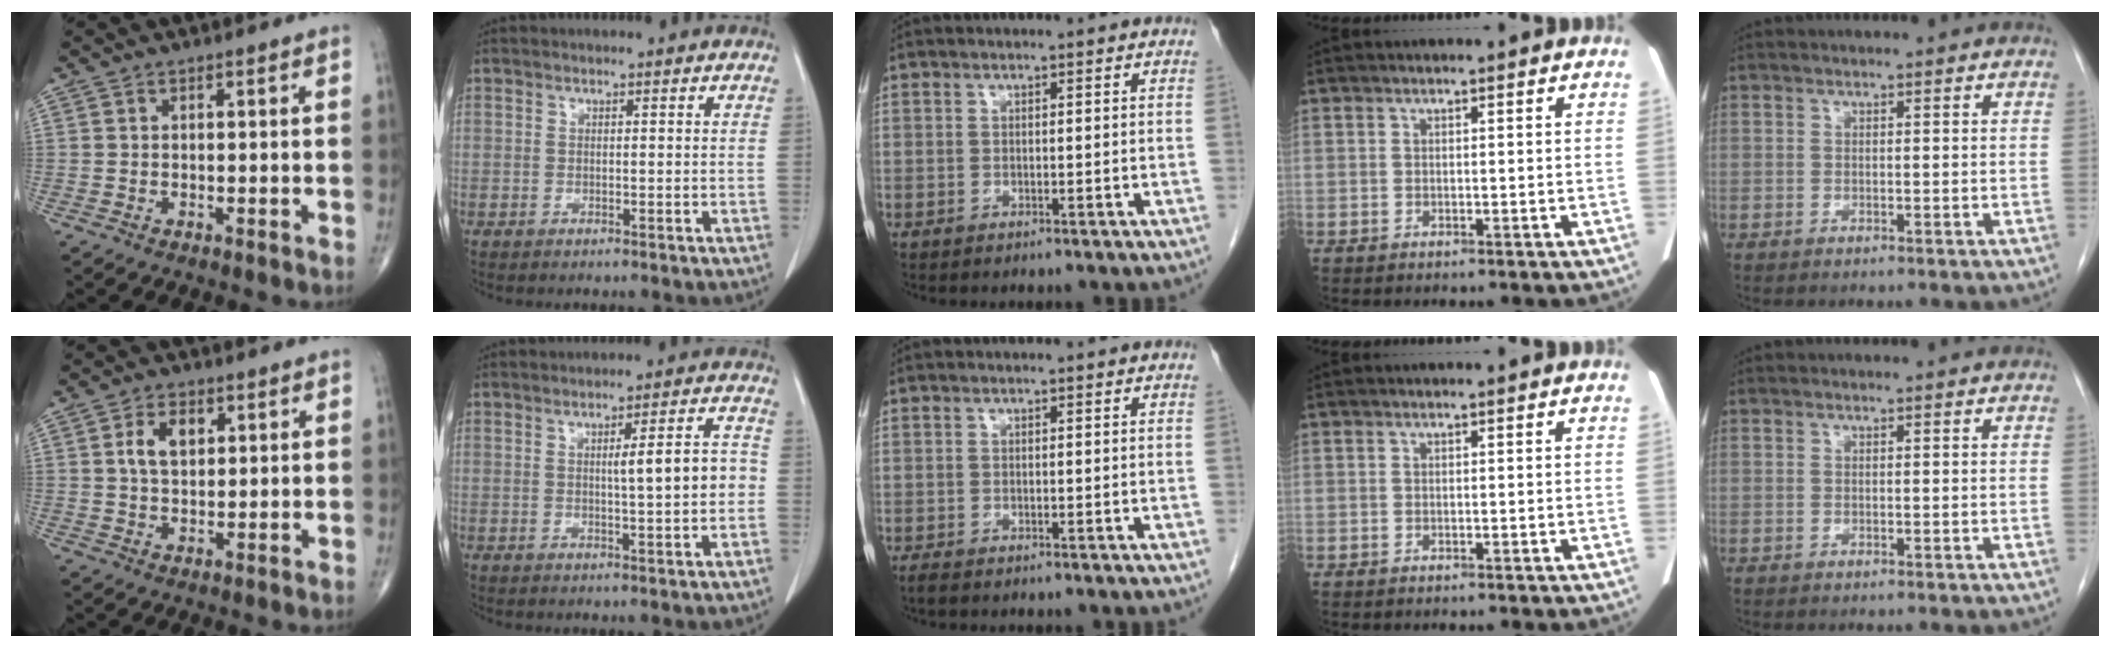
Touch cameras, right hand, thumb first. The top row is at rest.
{"thumb": {"total": 5.8, "force": [1.7, 3.6, 4.3], "torque": [-0.067, -0.001, 0.029]}, "index": {"total": 6.2, "force": [-0.2, 0.5, 6.1], "torque": [-0.088, 0.009, -0.001]}, "middle": {"total": 0.9, "force": [-0.7, 0.2, 0.4], "torque": [-0.017, -0.004, -0.015]}}